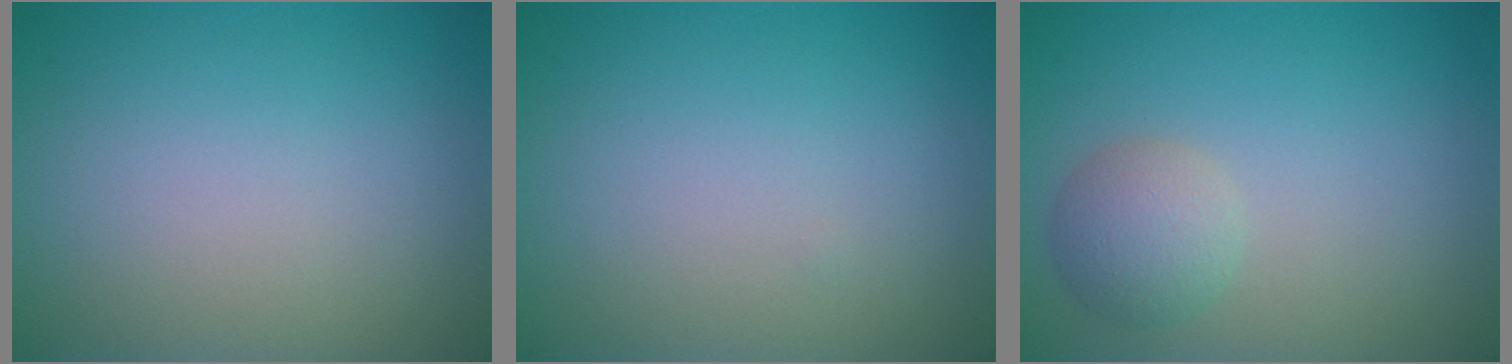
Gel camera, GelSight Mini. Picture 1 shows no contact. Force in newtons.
{"total": 0.0}
{"total": 2.7, "press": 2.7, "slide": 0.1}